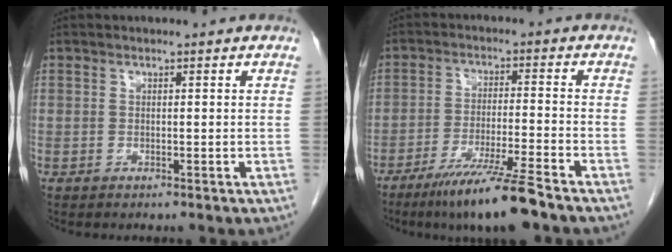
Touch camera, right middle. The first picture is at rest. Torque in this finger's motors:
{"motor_torque": [0.89, -0.73, 0.32, 0.09]}